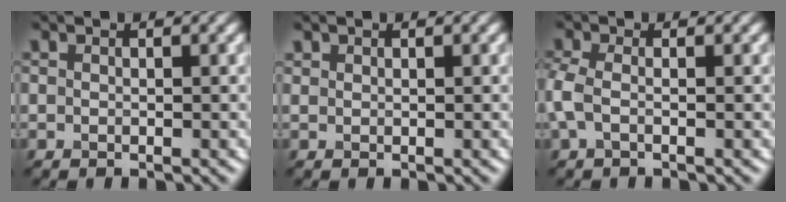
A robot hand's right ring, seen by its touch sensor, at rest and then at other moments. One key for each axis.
{"total": 0.8, "fx": 0.6, "fy": 0.4, "fz": 0.1, "tx": -0.003, "ty": 0.000, "tz": 0.015}
{"total": 2.3, "fx": -0.3, "fy": 1.1, "fz": 2.0, "tx": -0.056, "ty": 0.001, "tz": -0.015}